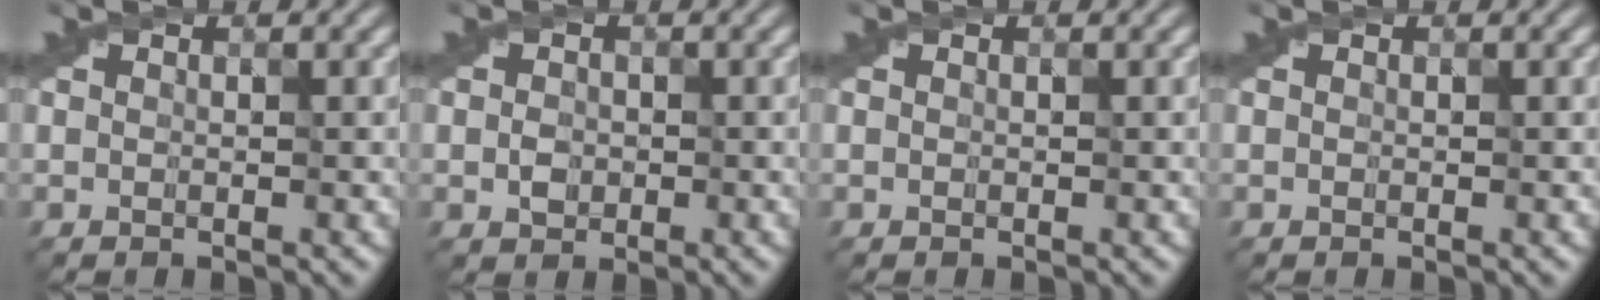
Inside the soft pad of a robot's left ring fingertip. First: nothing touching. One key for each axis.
{"total": 1.4, "fx": -0.2, "fy": 1.2, "fz": 0.7, "tx": -0.013, "ty": 0.000, "tz": -0.007}
{"total": 0.0}
{"total": 0.0}